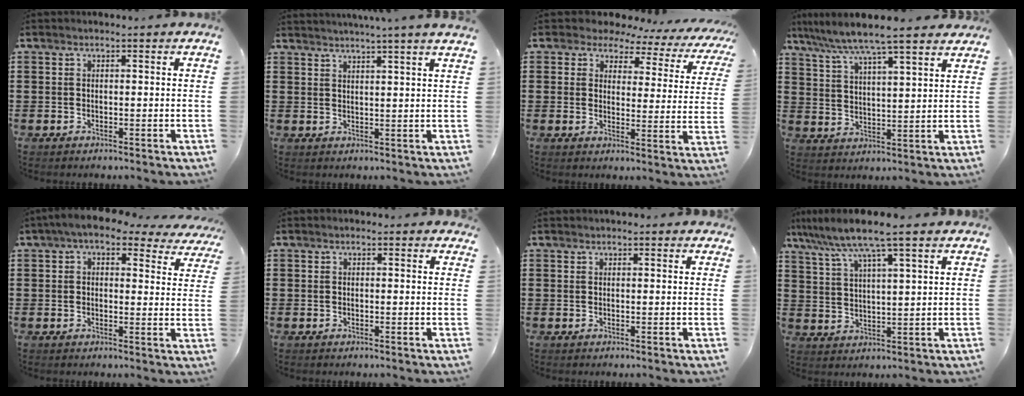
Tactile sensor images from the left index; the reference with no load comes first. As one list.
[{"total": 2.6, "force": [2.3, -1.1, 0.4], "torque": [-0.012, -0.010, 0.043]}, {"total": 3.9, "force": [3.1, 2.2, 0.9], "torque": [-0.039, -0.010, 0.049]}, {"total": 6.2, "force": [5.5, -0.4, 2.8], "torque": [-0.078, -0.030, 0.090]}, {"total": 5.3, "force": [4.2, 1.5, 2.8], "torque": [-0.069, -0.008, 0.074]}, {"total": 0.6, "force": [0.5, 0.2, 0.3], "torque": [-0.005, 0.003, 0.009]}, {"total": 1.1, "force": [1.0, 0.2, 0.3], "torque": [-0.008, 0.003, 0.019]}, {"total": 7.4, "force": [6.0, -0.2, 4.4], "torque": [-0.105, -0.023, 0.101]}]